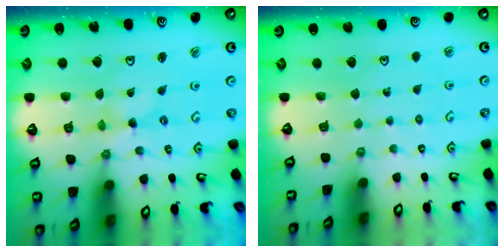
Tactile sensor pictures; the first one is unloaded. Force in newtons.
{"total": 0.0}